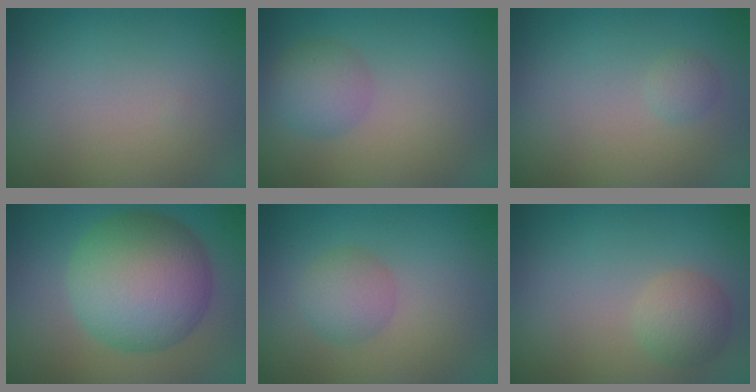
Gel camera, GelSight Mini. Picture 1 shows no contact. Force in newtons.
{"total": 2.6, "press": 2.6, "slide": 0.0}
{"total": 0.8, "press": 0.8, "slide": 0.0}
{"total": 10.8, "press": 10.8, "slide": 0.2}
{"total": 2.2, "press": 2.2, "slide": 0.1}
{"total": 2.2, "press": 2.2, "slide": 0.1}